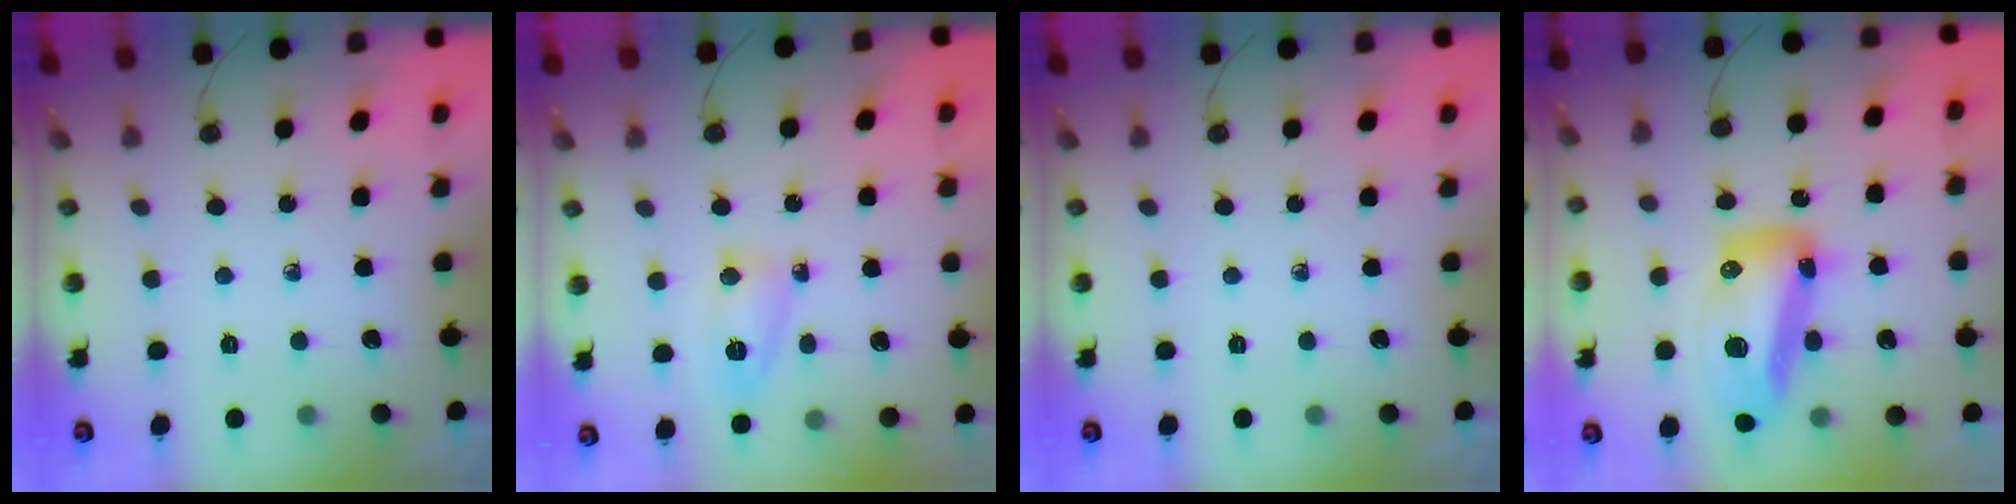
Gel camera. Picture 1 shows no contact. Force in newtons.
{"total": 5.5, "press": 5.5, "slide": 0.6}
{"total": 0.0}
{"total": 18.3, "press": 18.3, "slide": 1.5}